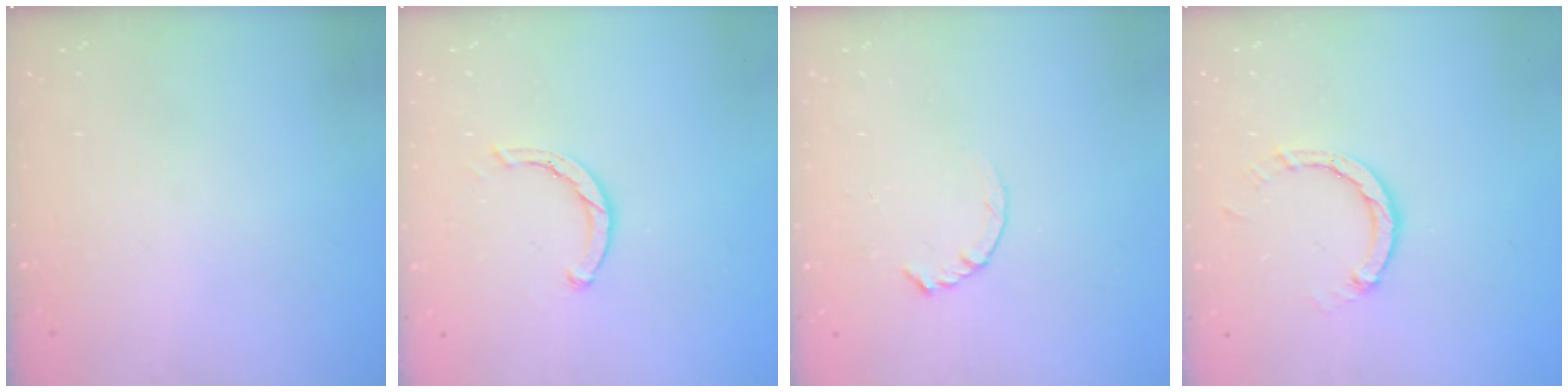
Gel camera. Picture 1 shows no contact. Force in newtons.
{"total": 1.6, "press": 1.6, "slide": 0.2}
{"total": 2.8, "press": 2.8, "slide": 0.4}
{"total": 3.2, "press": 3.2, "slide": 0.2}